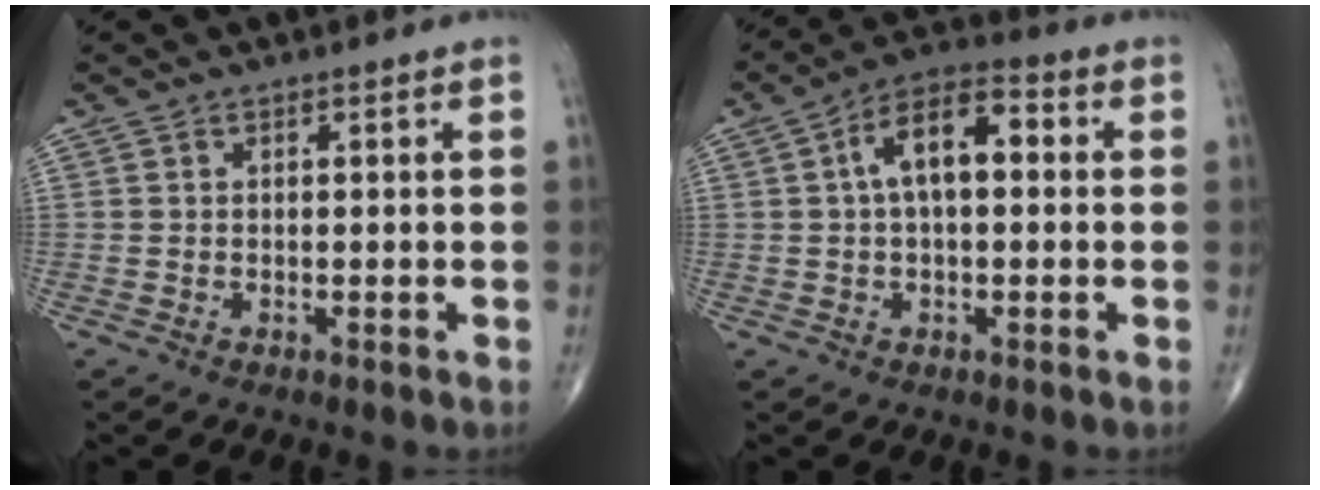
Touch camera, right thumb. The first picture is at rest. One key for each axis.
{"total": 10.6, "fx": 1.5, "fy": 5.4, "fz": 9.0, "tx": -0.147, "ty": 0.031, "tz": 0.014}